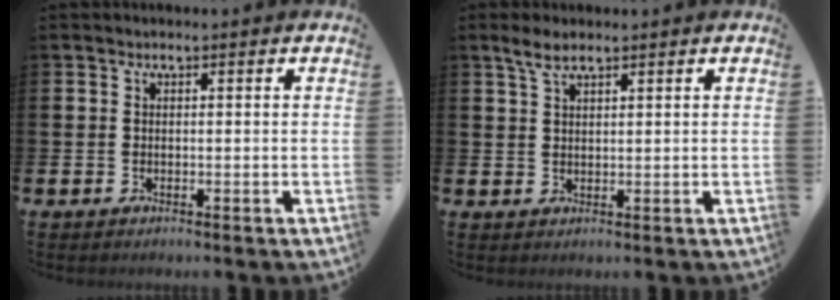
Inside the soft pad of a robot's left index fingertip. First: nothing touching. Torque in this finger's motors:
{"motor_torque": [-0.11, -0.10, 0.25, 0.07]}